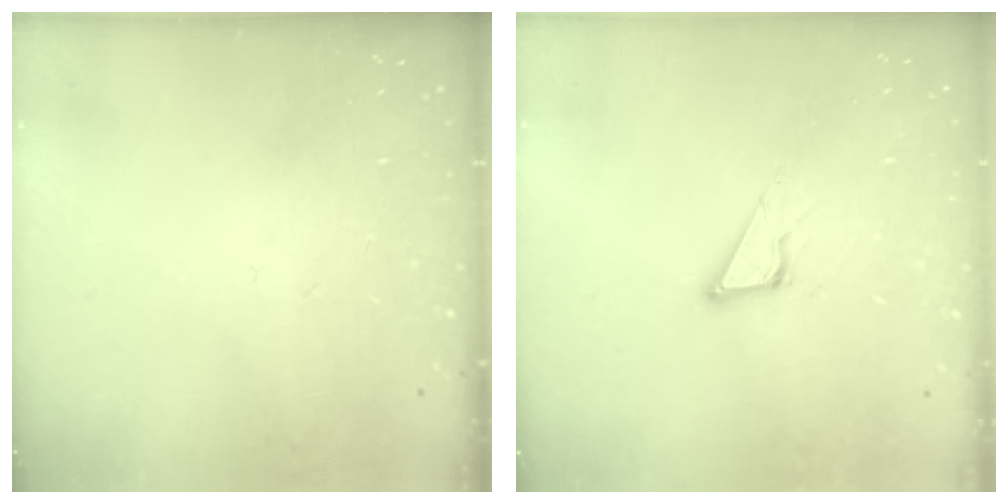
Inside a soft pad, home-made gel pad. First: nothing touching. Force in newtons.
{"total": 5.0, "press": 5.0, "slide": 0.1}